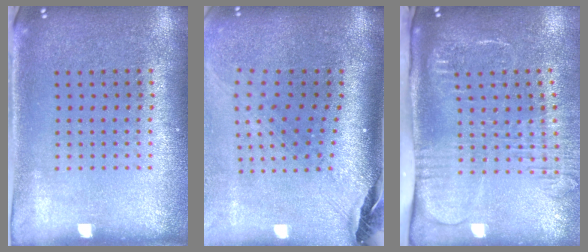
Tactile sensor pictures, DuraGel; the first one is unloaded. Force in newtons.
{"total": 2.3, "press": 1.8, "slide": 1.4}
{"total": 2.7, "press": 2.0, "slide": 1.7}